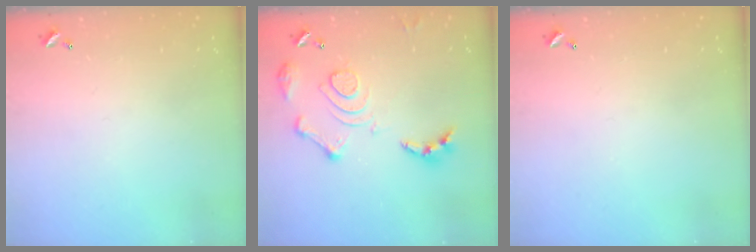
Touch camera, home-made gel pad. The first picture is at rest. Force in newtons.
{"total": 14.6, "press": 14.5, "slide": 1.6}
{"total": 0.0}